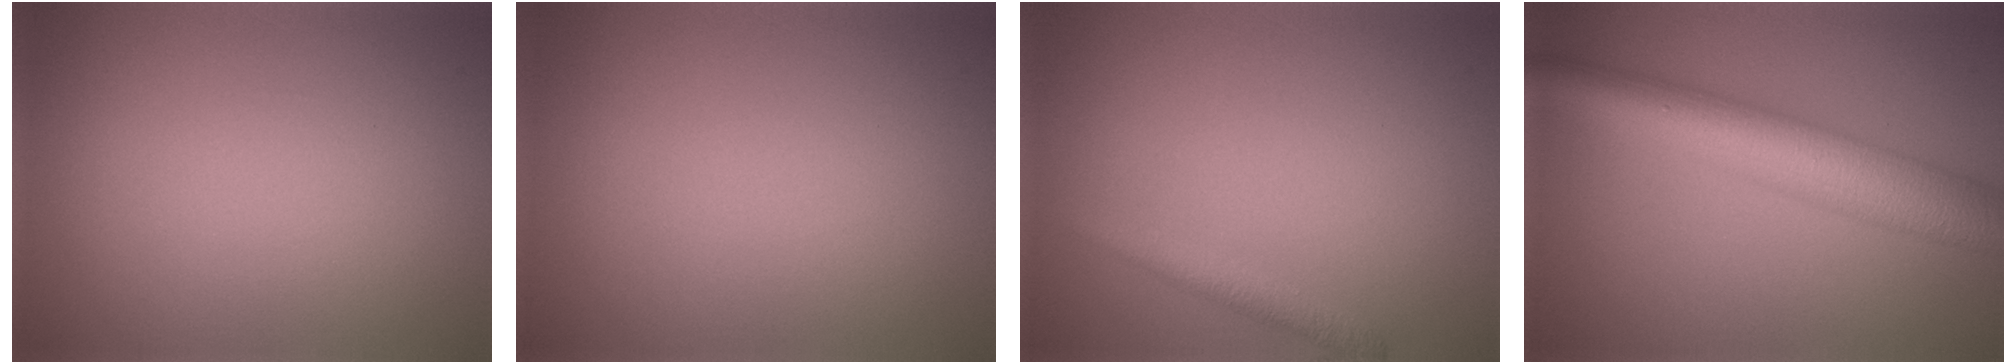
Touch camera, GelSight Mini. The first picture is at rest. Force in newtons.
{"total": 0.0}
{"total": 1.8, "press": 1.8, "slide": 0.1}
{"total": 8.3, "press": 8.3, "slide": 0.2}